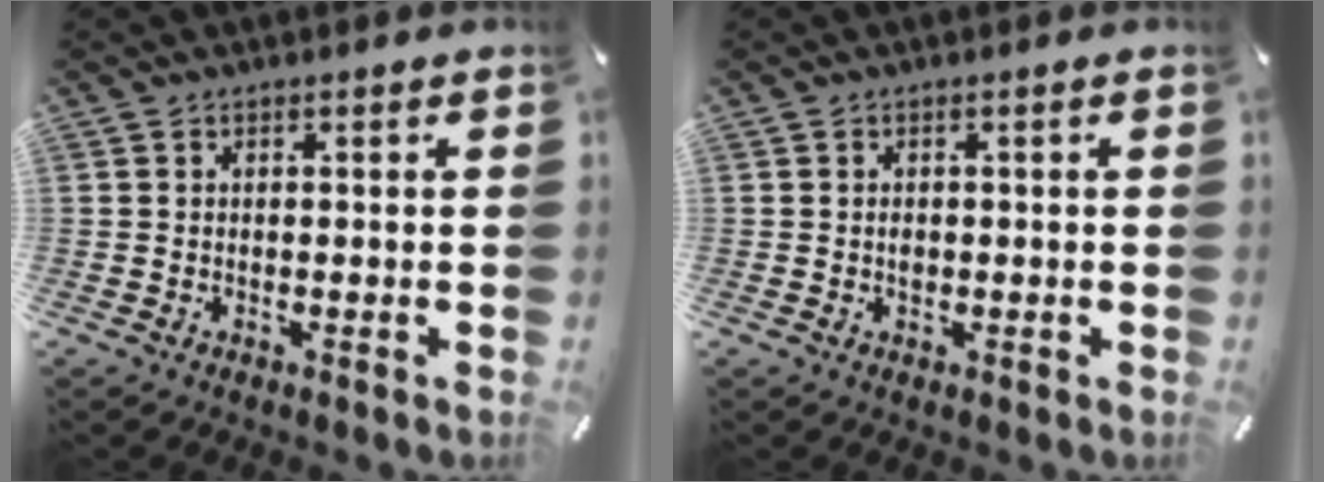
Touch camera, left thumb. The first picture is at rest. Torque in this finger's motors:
{"motor_torque": [0.07, 0.08, 0.24, 0.08, 0.00]}